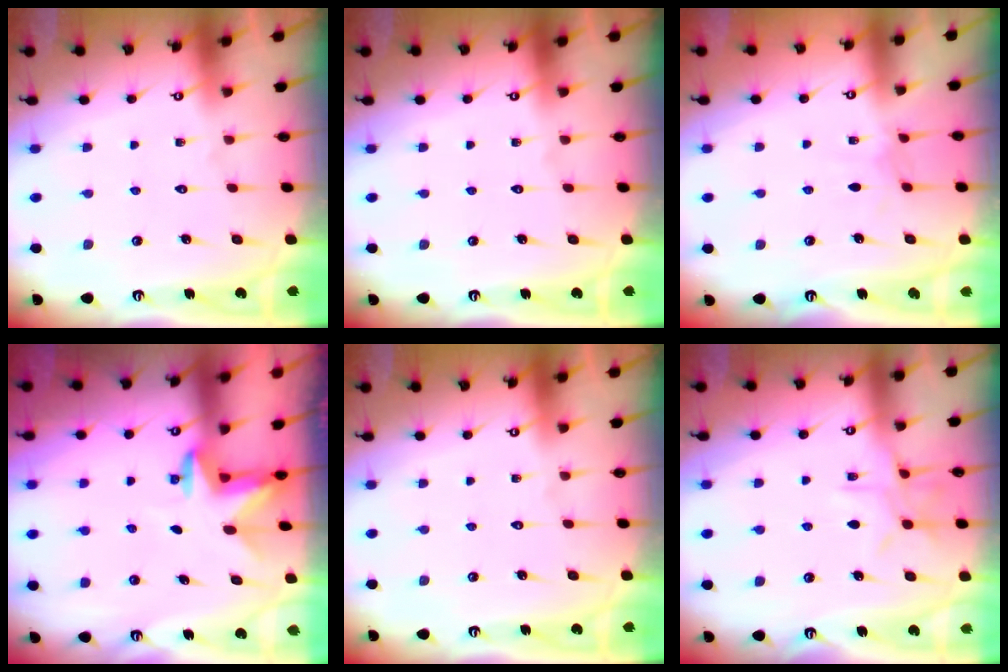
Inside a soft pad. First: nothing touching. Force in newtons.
{"total": 0.0}
{"total": 2.9, "press": 2.9, "slide": 0.2}
{"total": 3.0, "press": 2.9, "slide": 0.7}
{"total": 0.0}
{"total": 7.4, "press": 7.4, "slide": 0.5}